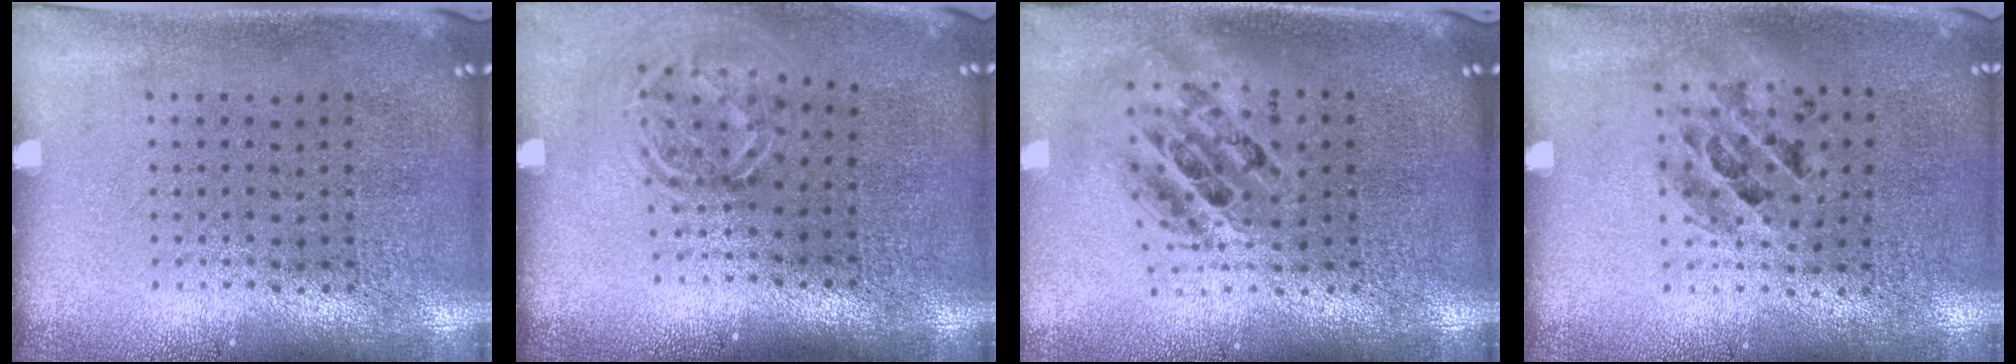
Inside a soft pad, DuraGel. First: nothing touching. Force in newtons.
{"total": 1.7, "press": 1.2, "slide": 1.2}
{"total": 2.0, "press": 1.5, "slide": 1.3}
{"total": 1.2, "press": 1.1, "slide": 0.4}